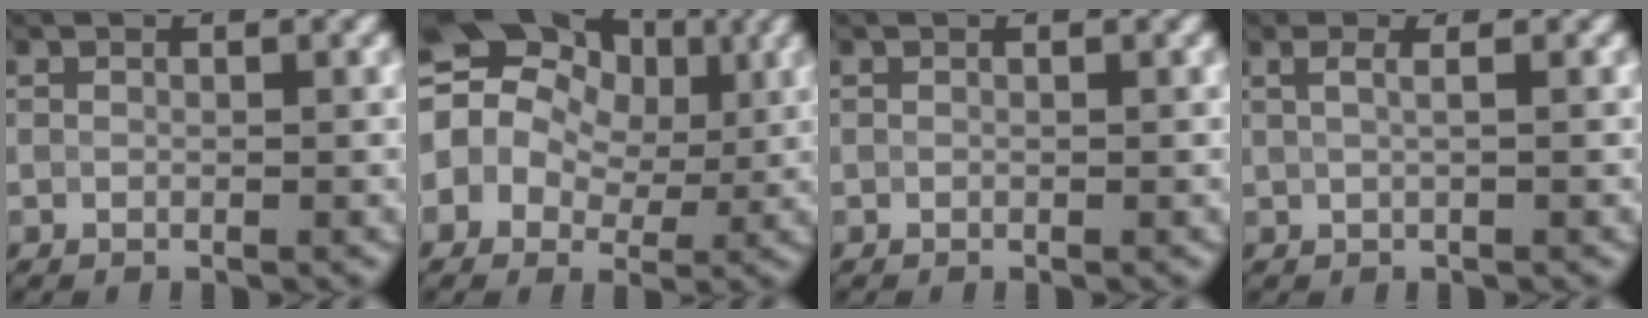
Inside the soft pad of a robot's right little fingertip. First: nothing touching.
{"total": 12.9, "force": [3.9, 10.5, 6.5], "torque": [-0.134, 0.052, 0.038]}
{"total": 0.0}
{"total": 2.4, "force": [0.9, 1.2, 1.9], "torque": [-0.022, 0.007, -0.001]}